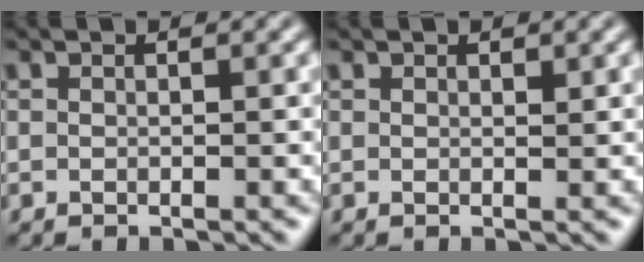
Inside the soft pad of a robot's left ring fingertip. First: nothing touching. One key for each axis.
{"total": 0.5, "fx": 0.5, "fy": 0.1, "fz": 0.2, "tx": -0.004, "ty": -0.003, "tz": 0.009}